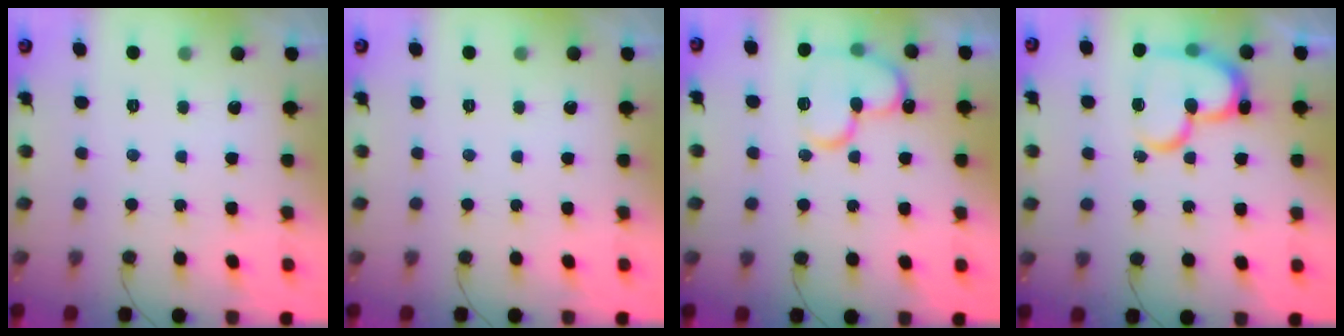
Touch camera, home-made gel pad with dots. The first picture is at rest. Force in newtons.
{"total": 0.0}
{"total": 14.9, "press": 14.8, "slide": 2.0}
{"total": 18.8, "press": 18.8, "slide": 1.7}